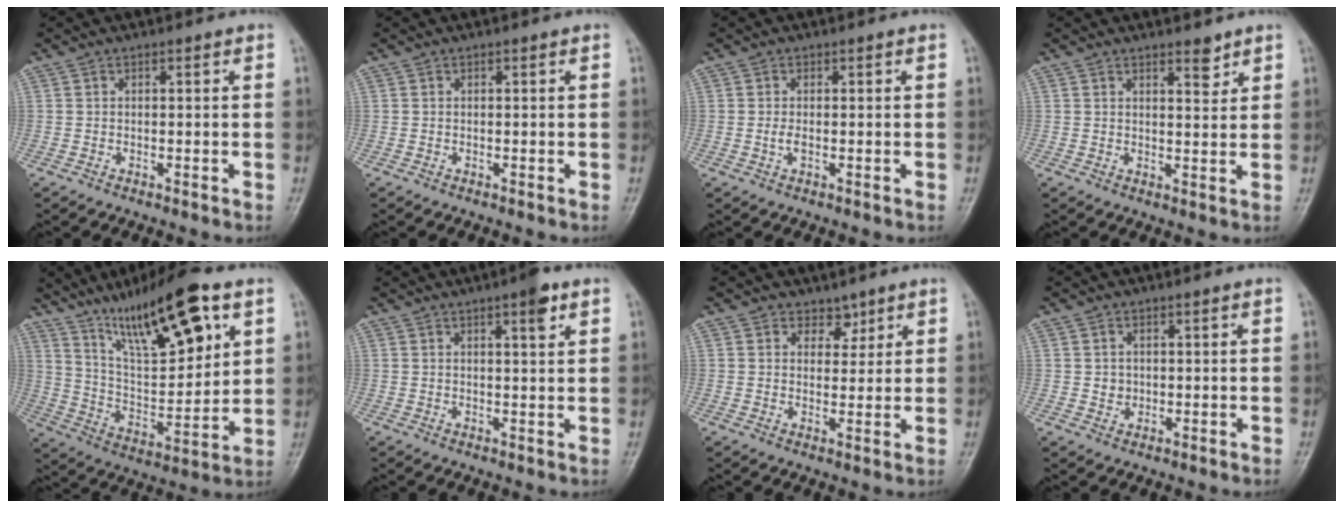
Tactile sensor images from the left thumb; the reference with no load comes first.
{"total": 0.0}
{"total": 1.5, "force": [-0.2, 0.8, 1.2], "torque": [-0.025, 0.000, -0.004]}
{"total": 2.7, "force": [2.1, 1.0, 1.3], "torque": [-0.010, -0.016, 0.033]}
{"total": 20.4, "force": [11.2, 6.3, 15.9], "torque": [-0.226, -0.044, 0.202]}
{"total": 4.0, "force": [2.2, 0.8, 3.2], "torque": [-0.043, -0.009, 0.030]}
{"total": 3.2, "force": [2.2, 2.2, 0.5], "torque": [0.019, -0.013, 0.030]}
{"total": 2.1, "force": [0.3, 2.0, 0.7], "torque": [-0.001, 0.001, 0.007]}